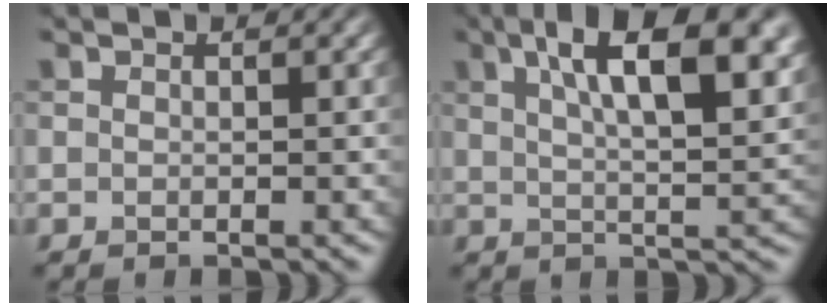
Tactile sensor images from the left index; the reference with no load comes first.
{"total": 11.4, "force": [4.9, 4.0, 9.5], "torque": [-0.115, 0.015, 0.067]}